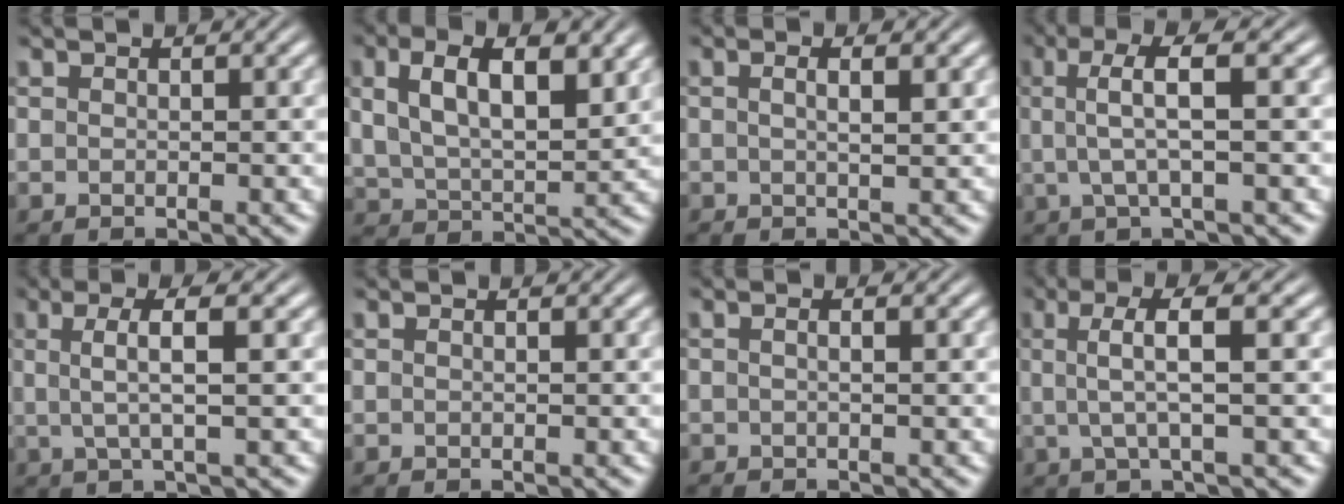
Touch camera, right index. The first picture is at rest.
{"total": 6.7, "force": [2.2, 4.4, 4.6], "torque": [-0.079, 0.003, 0.036]}
{"total": 1.4, "force": [0.0, -0.1, 1.4], "torque": [-0.023, -0.007, 0.003]}
{"total": 4.8, "force": [1.2, 1.2, 4.5], "torque": [-0.083, 0.018, 0.012]}
{"total": 4.1, "force": [1.5, 0.3, 3.8], "torque": [-0.067, 0.011, 0.025]}
{"total": 0.0}
{"total": 0.9, "force": [-0.3, 0.1, 0.9], "torque": [-0.019, -0.006, -0.002]}
{"total": 4.8, "force": [1.5, 0.8, 4.5], "torque": [-0.077, 0.018, 0.019]}